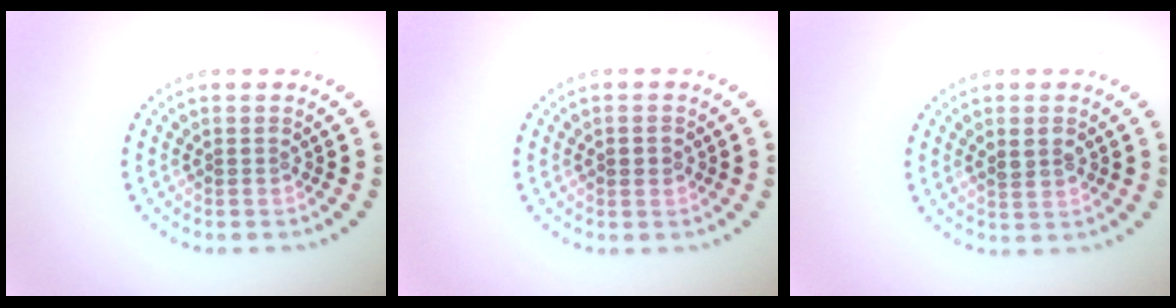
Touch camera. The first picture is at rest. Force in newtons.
{"total": 1.5, "press": 1.4, "slide": 0.2}
{"total": 1.6, "press": 1.6, "slide": 0.2}